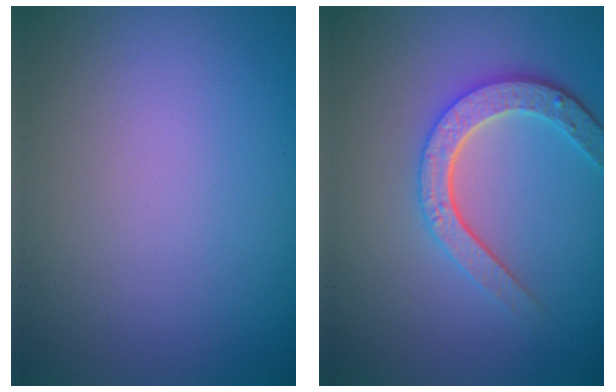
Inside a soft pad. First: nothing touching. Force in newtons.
{"total": 4.3, "press": 3.3, "slide": 2.7}